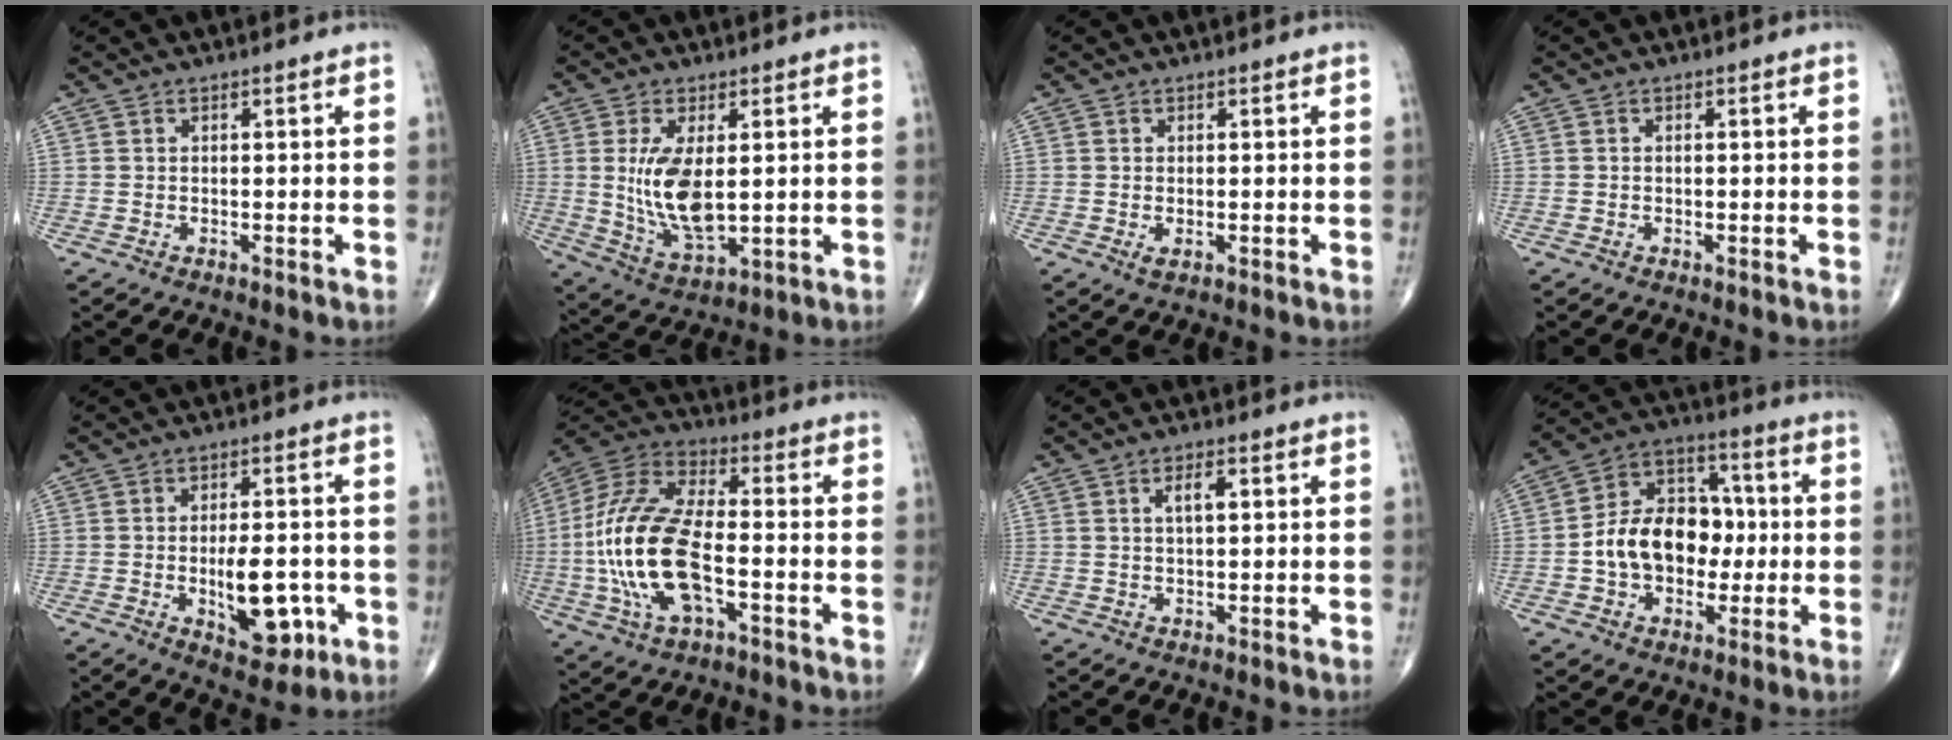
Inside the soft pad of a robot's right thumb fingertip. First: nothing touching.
{"total": 11.6, "force": [1.1, 5.2, 10.3], "torque": [-0.198, -0.022, 0.034]}
{"total": 1.3, "force": [-0.3, 0.6, 1.0], "torque": [-0.021, -0.004, -0.004]}
{"total": 0.0}
{"total": 10.8, "force": [-2.6, 5.2, 9.1], "torque": [-0.110, 0.005, -0.027]}
{"total": 20.5, "force": [-3.6, 9.3, 17.9], "torque": [-0.391, 0.023, -0.066]}
{"total": 3.5, "force": [1.0, 1.4, 3.1], "torque": [-0.053, 0.002, 0.017]}
{"total": 16.5, "force": [-1.4, 12.1, 11.1], "torque": [-0.142, 0.041, -0.026]}